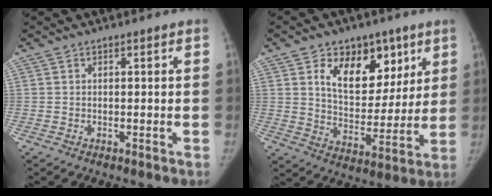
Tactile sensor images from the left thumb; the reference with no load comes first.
{"total": 15.4, "force": [7.2, 10.2, 9.1], "torque": [-0.090, -0.038, 0.125]}